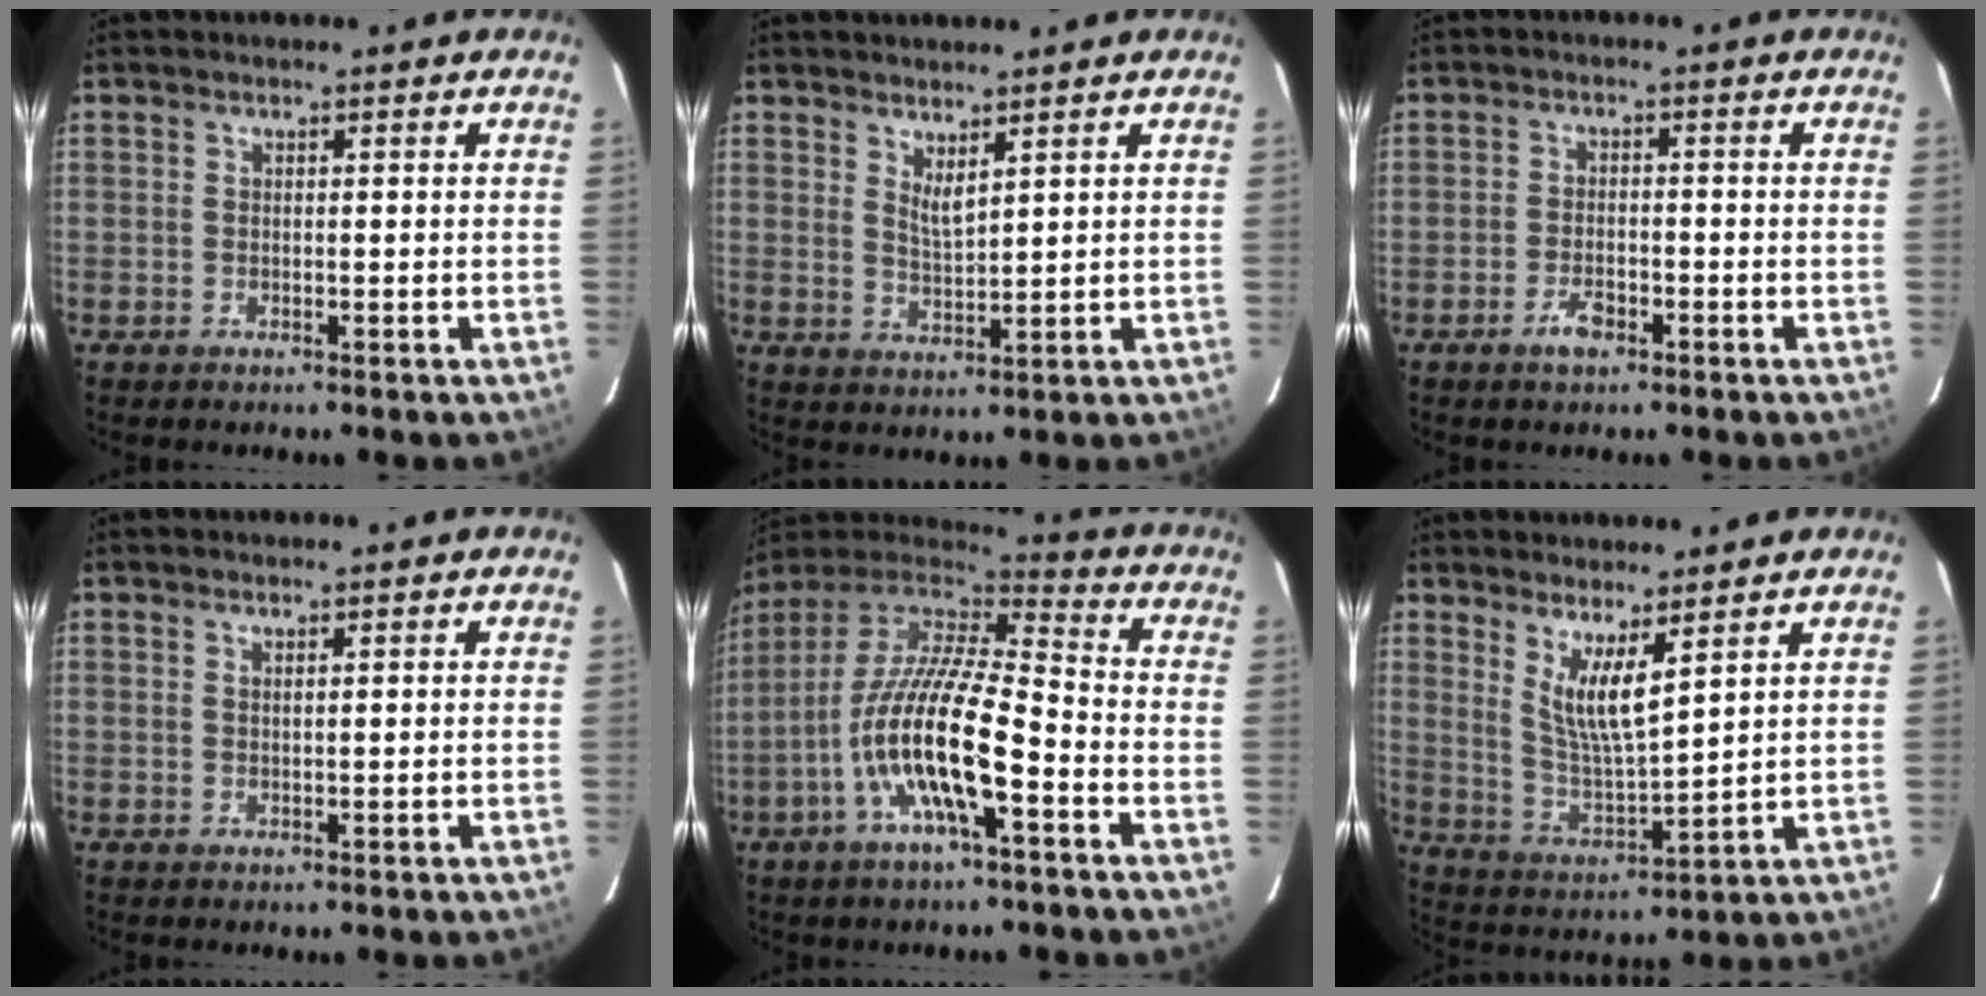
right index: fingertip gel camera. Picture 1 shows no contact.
{"total": 3.4, "force": [2.5, 0.7, 2.2], "torque": [-0.039, -0.007, 0.043]}
{"total": 3.6, "force": [-2.2, 1.8, 2.2], "torque": [-0.049, -0.001, -0.038]}
{"total": 0.7, "force": [0.4, 0.1, 0.5], "torque": [-0.010, 0.002, 0.008]}
{"total": 18.0, "force": [-6.7, 4.1, 16.2], "torque": [-0.306, -0.019, -0.136]}
{"total": 8.2, "force": [4.7, 1.2, 6.6], "torque": [-0.123, -0.018, 0.096]}